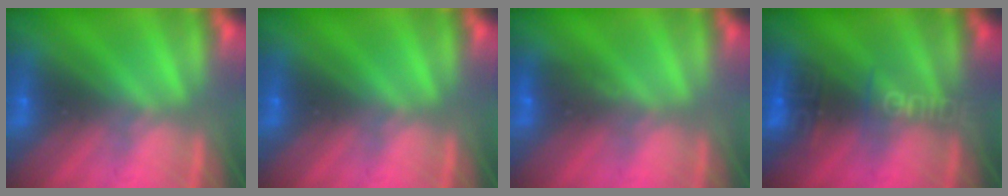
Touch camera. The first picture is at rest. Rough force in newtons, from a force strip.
{"total": 0.0}
{"total": 2.9}
{"total": 2.8}